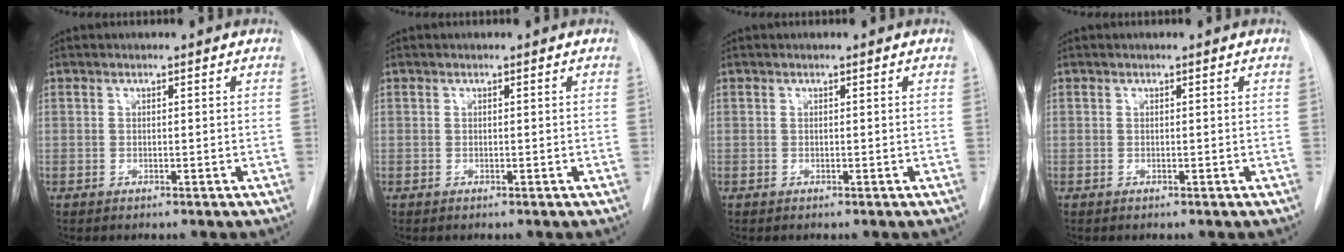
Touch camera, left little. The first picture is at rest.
{"total": 0.0}
{"total": 0.0}
{"total": 0.0}